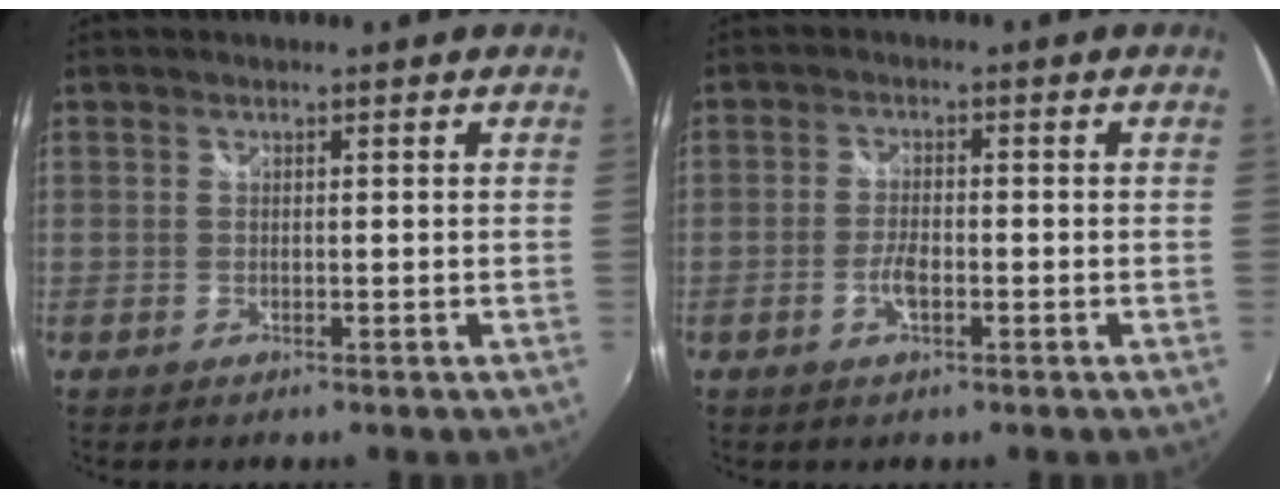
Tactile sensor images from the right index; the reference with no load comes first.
{"total": 3.4, "force": [-1.4, 1.4, 2.8], "torque": [-0.061, 0.000, -0.028]}